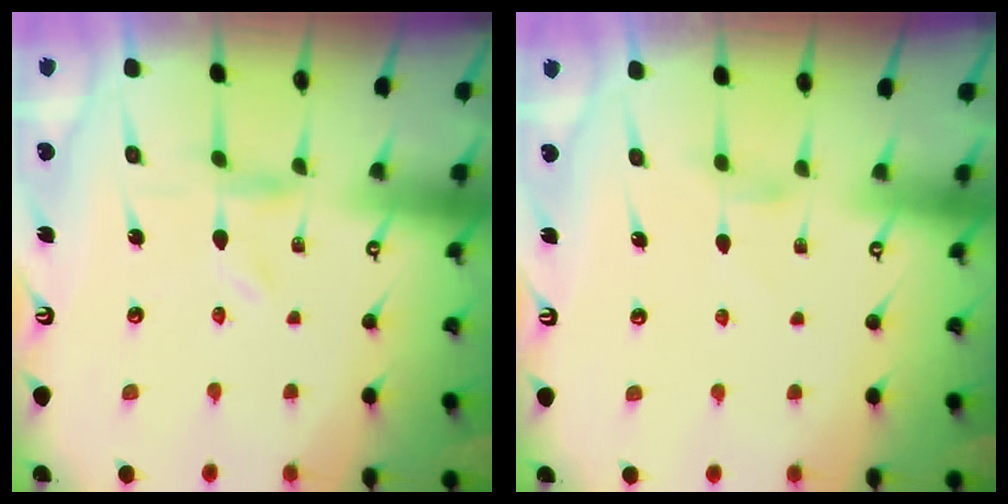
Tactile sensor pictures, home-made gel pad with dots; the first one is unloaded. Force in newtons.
{"total": 0.9, "press": 0.9, "slide": 0.3}